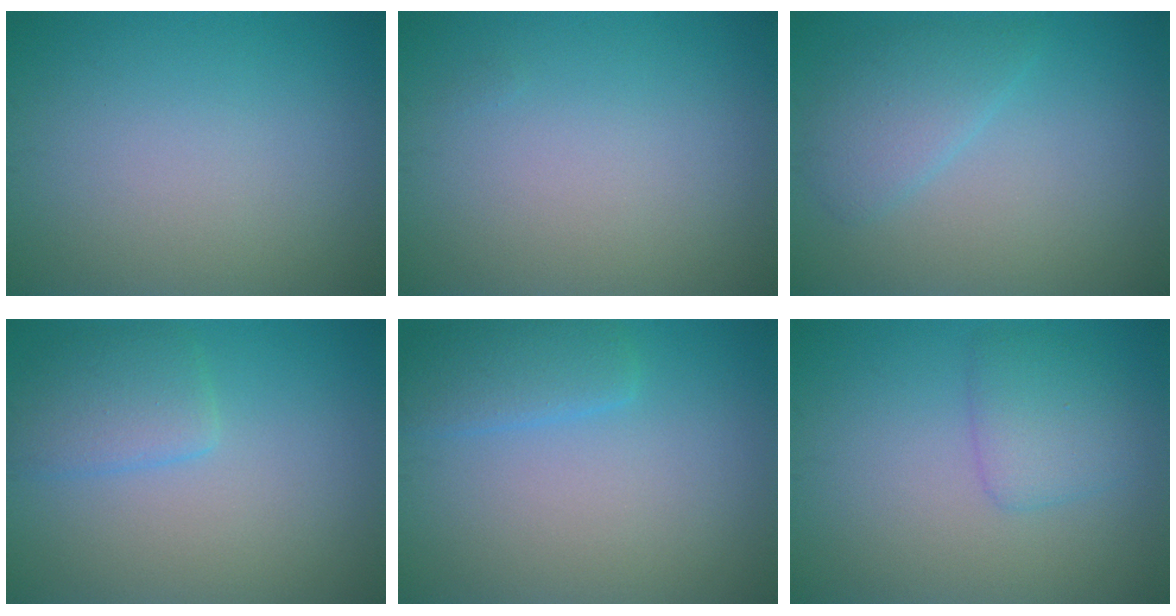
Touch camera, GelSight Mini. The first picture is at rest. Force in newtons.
{"total": 0.0}
{"total": 2.7, "press": 2.7, "slide": 0.1}
{"total": 2.8, "press": 2.8, "slide": 0.3}
{"total": 2.5, "press": 2.5, "slide": 0.3}
{"total": 2.5, "press": 2.5, "slide": 0.1}